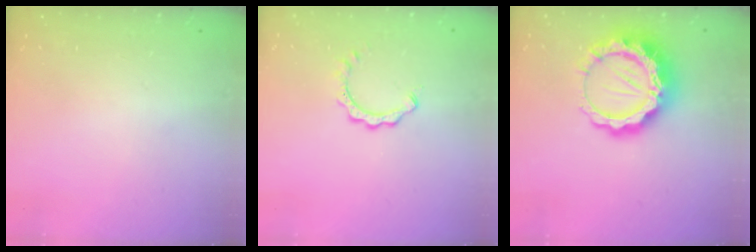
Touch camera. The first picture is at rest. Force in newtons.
{"total": 4.0, "press": 4.0, "slide": 0.3}
{"total": 16.3, "press": 16.3, "slide": 1.3}